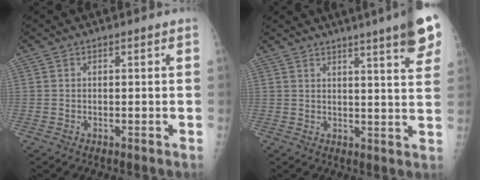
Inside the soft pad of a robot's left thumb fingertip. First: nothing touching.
{"total": 12.3, "force": [7.9, 1.1, 9.4], "torque": [-0.109, -0.030, 0.089]}